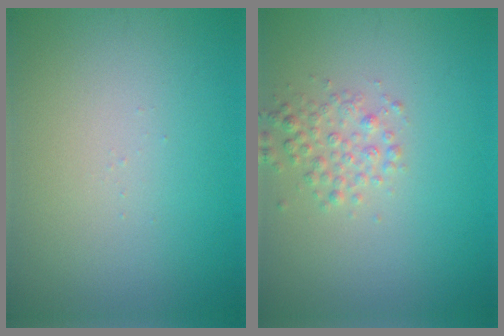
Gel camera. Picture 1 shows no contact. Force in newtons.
{"total": 2.1, "press": 2.1, "slide": 0.0}